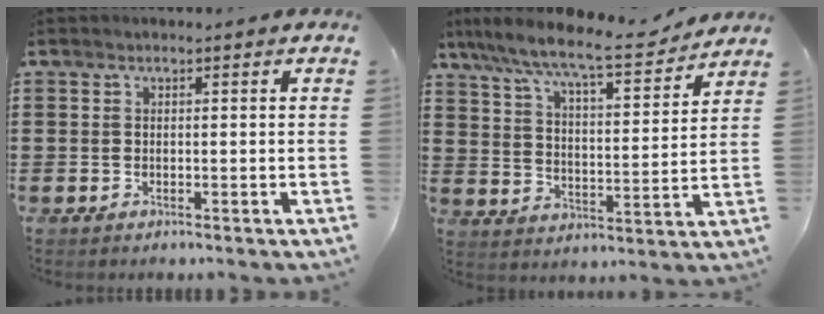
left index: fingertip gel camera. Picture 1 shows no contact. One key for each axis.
{"total": 9.3, "fx": 8.2, "fy": 0.4, "fz": 4.4, "tx": -0.118, "ty": -0.046, "tz": 0.135}